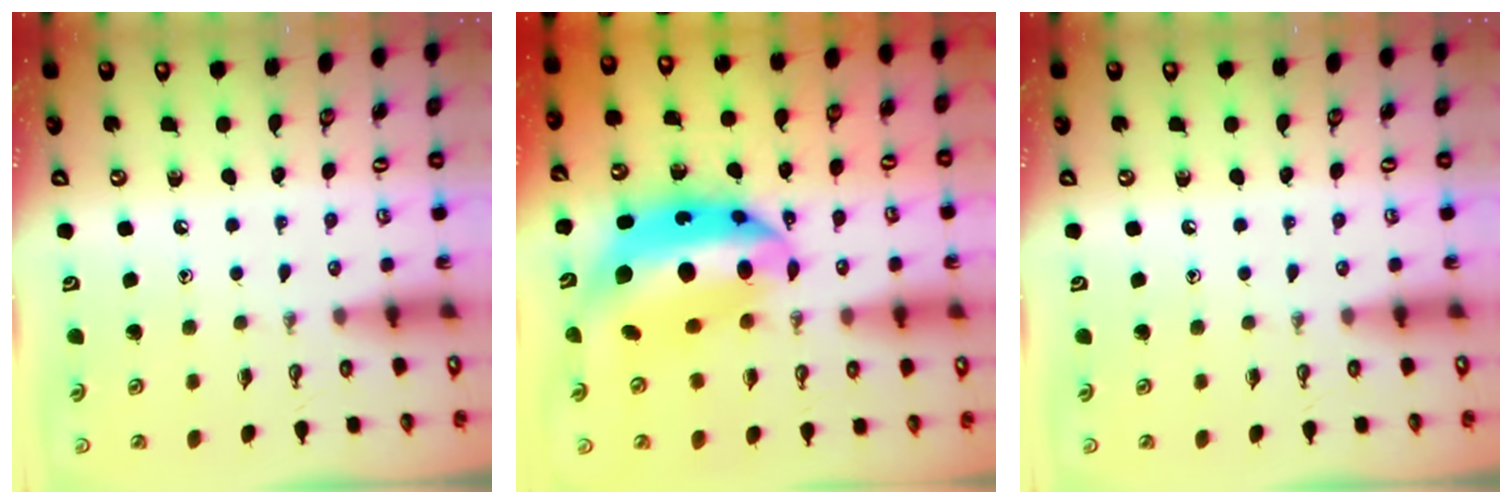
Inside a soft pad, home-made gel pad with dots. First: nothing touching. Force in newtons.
{"total": 18.4, "press": 18.3, "slide": 1.6}
{"total": 0.0}